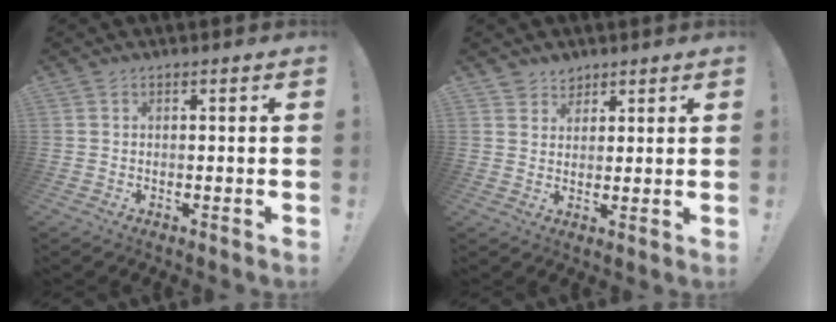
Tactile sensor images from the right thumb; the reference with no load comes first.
{"total": 4.3, "force": [3.3, 2.7, -0.4], "torque": [0.009, -0.022, 0.063]}